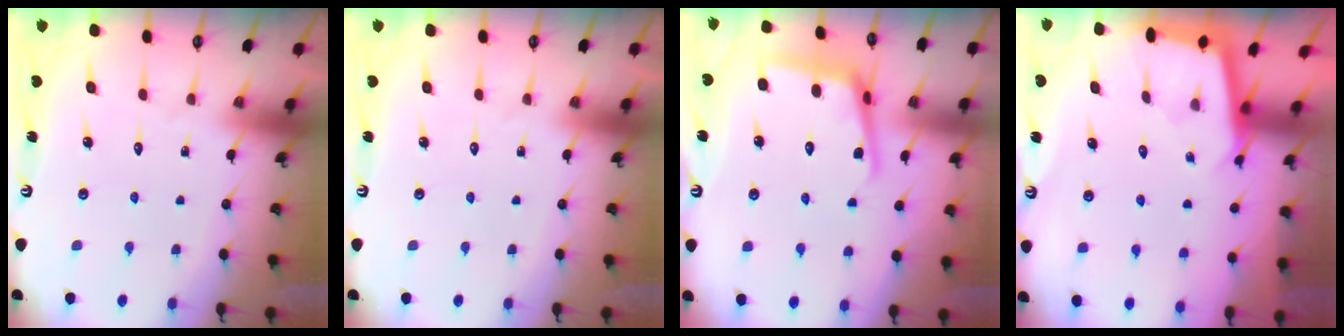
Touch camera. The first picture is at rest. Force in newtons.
{"total": 0.0}
{"total": 8.6, "press": 8.5, "slide": 0.7}
{"total": 2.4, "press": 2.4, "slide": 0.2}